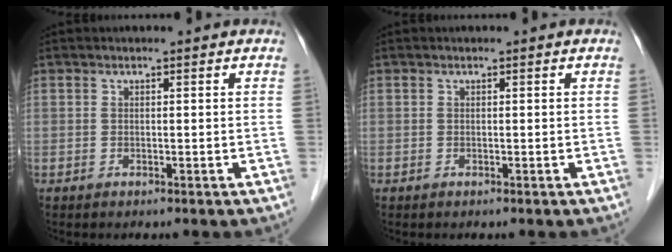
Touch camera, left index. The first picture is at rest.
{"total": 0.0}